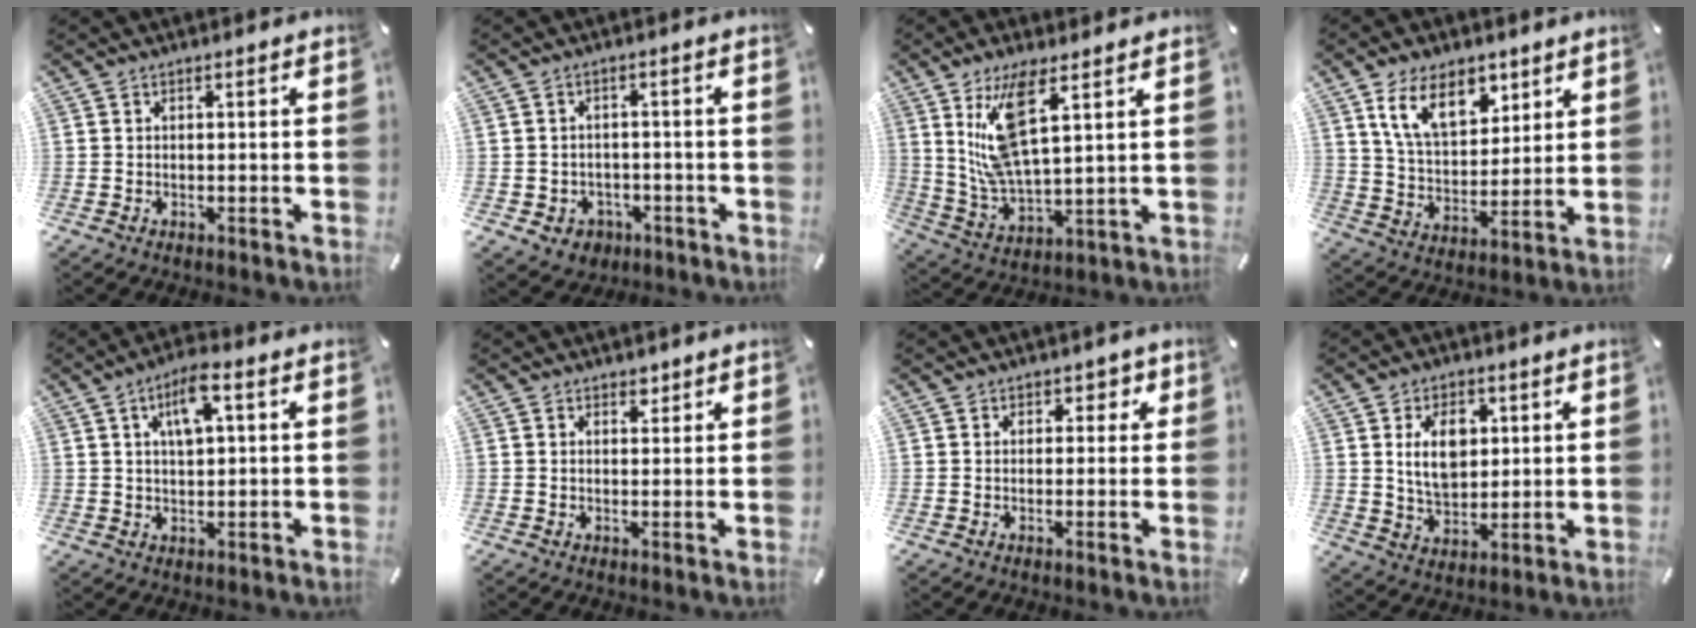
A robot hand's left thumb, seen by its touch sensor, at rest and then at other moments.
{"total": 4.5, "force": [-1.6, 4.0, 1.1], "torque": [-0.014, 0.010, -0.028]}
{"total": 13.8, "force": [6.3, 4.5, 11.5], "torque": [-0.255, -0.013, 0.109]}
{"total": 13.5, "force": [7.8, 7.9, 7.7], "torque": [-0.136, -0.019, 0.144]}
{"total": 6.8, "force": [2.6, 2.6, 5.7], "torque": [-0.108, 0.006, 0.043]}
{"total": 2.0, "force": [1.4, 1.4, 0.5], "torque": [0.004, -0.004, 0.021]}
{"total": 2.5, "force": [0.6, 2.3, 0.9], "torque": [0.012, -0.005, 0.001]}
{"total": 10.1, "force": [2.8, 7.2, 6.5], "torque": [-0.108, 0.000, 0.046]}